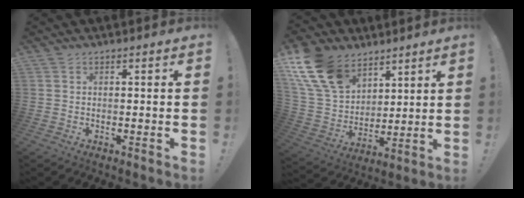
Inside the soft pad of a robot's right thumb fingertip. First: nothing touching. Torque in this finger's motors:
{"motor_torque": [0.76, 3.04, 0.51, 0.11, 0.31]}